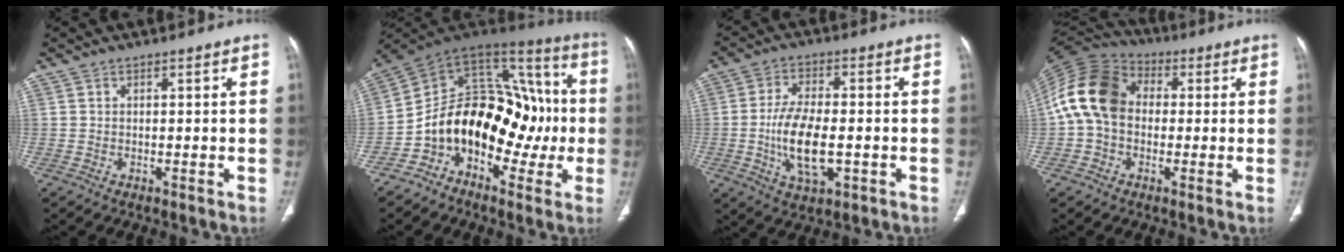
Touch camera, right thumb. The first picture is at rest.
{"total": 22.2, "force": [-4.7, 15.0, 15.6], "torque": [-0.194, 0.095, -0.077]}
{"total": 11.2, "force": [-2.0, 5.2, 9.8], "torque": [-0.181, 0.003, -0.033]}
{"total": 14.3, "force": [0.4, 10.9, 9.3], "torque": [-0.177, 0.035, -0.005]}